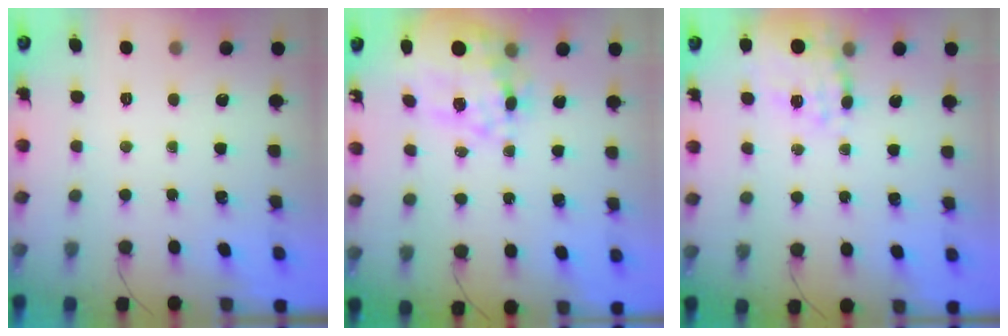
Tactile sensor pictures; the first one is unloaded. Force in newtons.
{"total": 19.3, "press": 18.9, "slide": 4.3}
{"total": 15.3, "press": 15.0, "slide": 2.9}